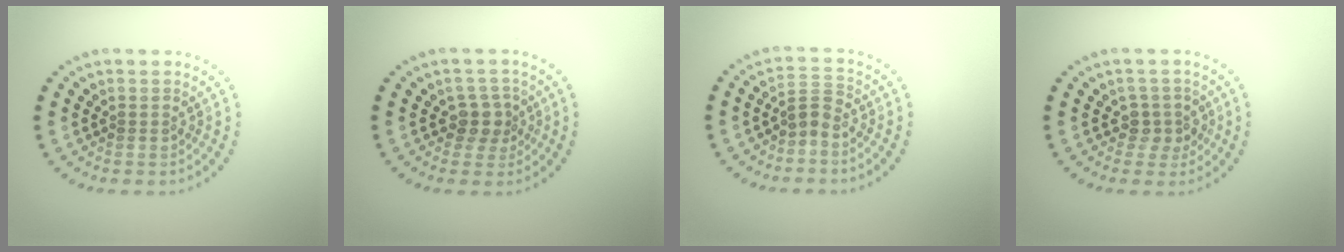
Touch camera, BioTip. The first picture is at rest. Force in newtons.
{"total": 2.3, "press": 1.8, "slide": 1.3}
{"total": 1.9, "press": 1.4, "slide": 1.4}
{"total": 1.9, "press": 1.6, "slide": 1.0}